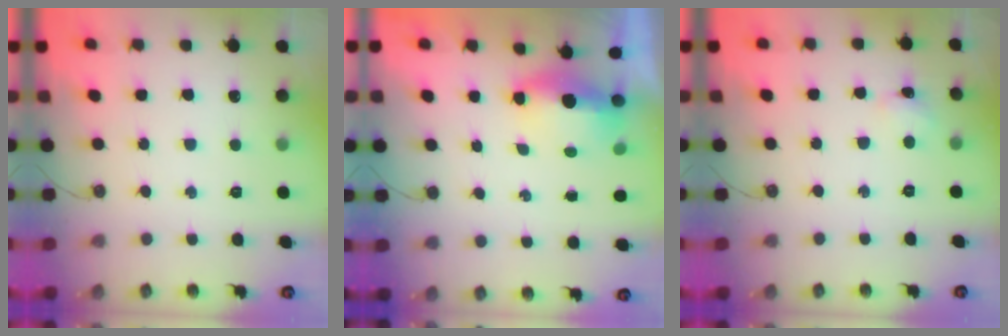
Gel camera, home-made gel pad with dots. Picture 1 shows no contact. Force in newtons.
{"total": 6.1, "press": 5.3, "slide": 2.9}
{"total": 2.4, "press": 2.3, "slide": 0.5}